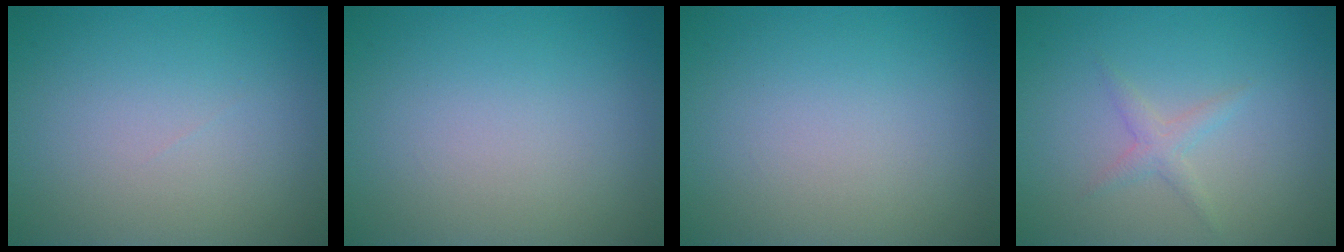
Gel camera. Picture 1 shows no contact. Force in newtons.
{"total": 0.0}
{"total": 0.0}
{"total": 1.3, "press": 1.3, "slide": 0.1}